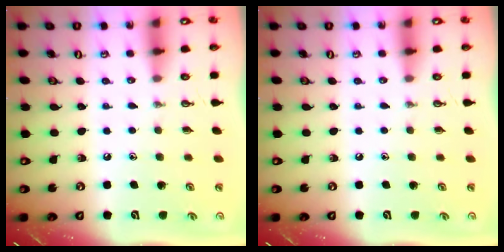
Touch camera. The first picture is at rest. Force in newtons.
{"total": 0.0}